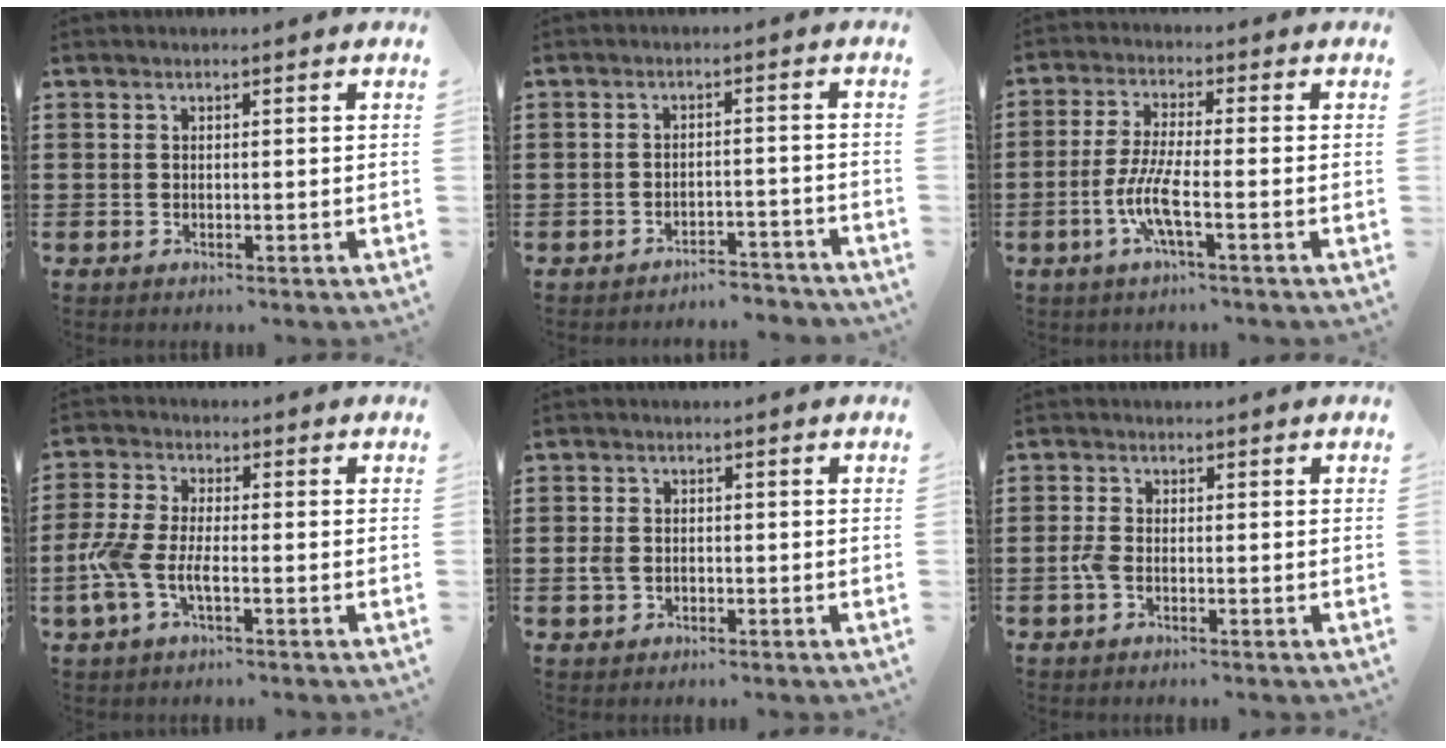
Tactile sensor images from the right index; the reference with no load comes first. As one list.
[{"total": 3.3, "force": [-3.3, 0.1, 0.4], "torque": [-0.012, -0.001, -0.068]}, {"total": 6.7, "force": [-2.5, 1.1, 6.1], "torque": [-0.138, -0.014, -0.054]}, {"total": 6.1, "force": [-2.0, 2.3, 5.2], "torque": [-0.138, -0.012, -0.046]}, {"total": 2.4, "force": [-0.7, 1.8, 1.3], "torque": [-0.042, -0.001, -0.020]}, {"total": 2.1, "force": [-0.9, 1.0, 1.7], "torque": [-0.046, -0.004, -0.020]}]